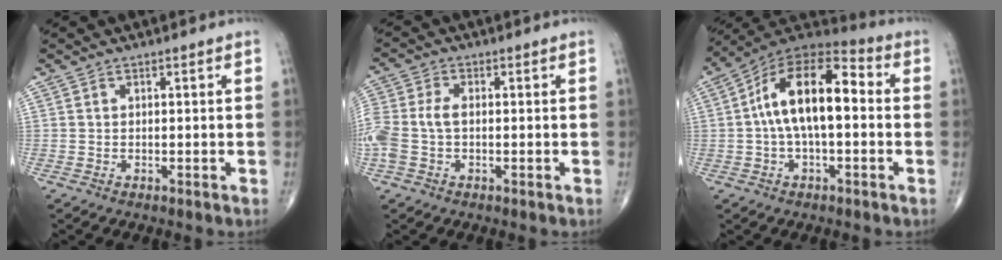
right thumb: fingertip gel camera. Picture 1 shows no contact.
{"total": 8.6, "force": [-0.9, 5.3, 6.7], "torque": [-0.180, 0.014, -0.018]}
{"total": 15.7, "force": [0.7, 7.6, 13.8], "torque": [-0.231, 0.047, -0.002]}